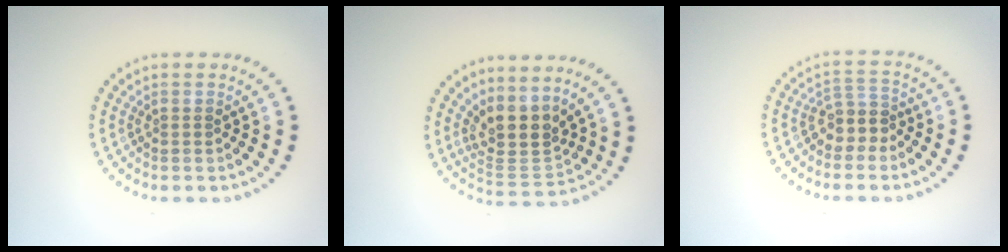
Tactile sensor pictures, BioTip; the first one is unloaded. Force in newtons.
{"total": 4.0, "press": 3.1, "slide": 2.6}
{"total": 2.3, "press": 1.8, "slide": 1.5}